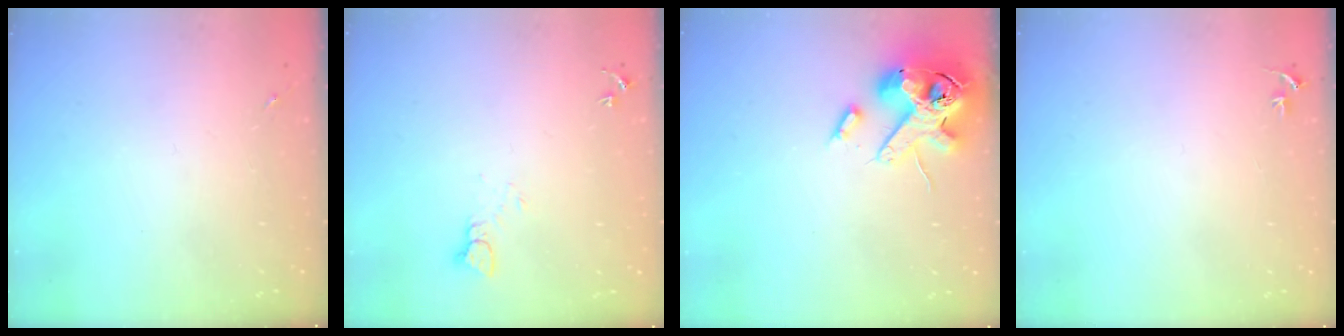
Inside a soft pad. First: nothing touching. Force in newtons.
{"total": 3.4, "press": 3.4, "slide": 0.2}
{"total": 16.3, "press": 16.1, "slide": 2.8}
{"total": 2.3, "press": 2.3, "slide": 0.2}